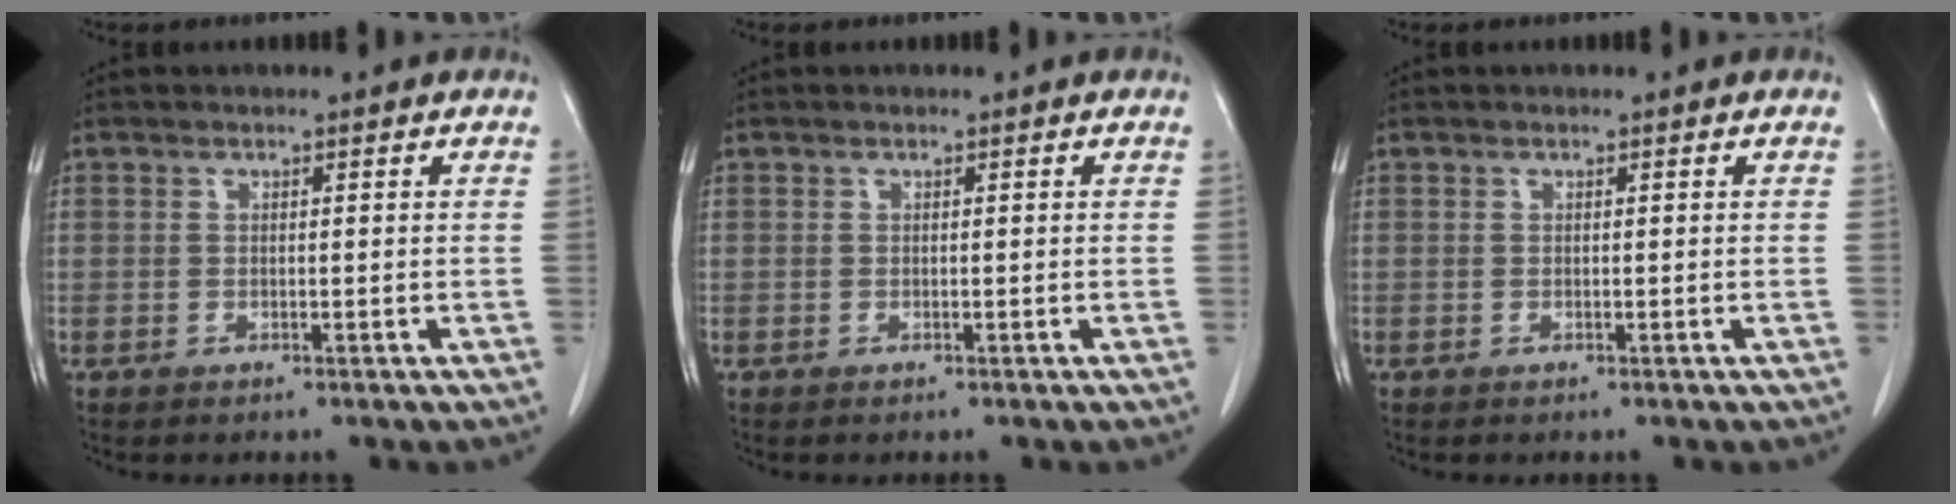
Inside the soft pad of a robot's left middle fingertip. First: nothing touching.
{"total": 0.0}
{"total": 0.0}